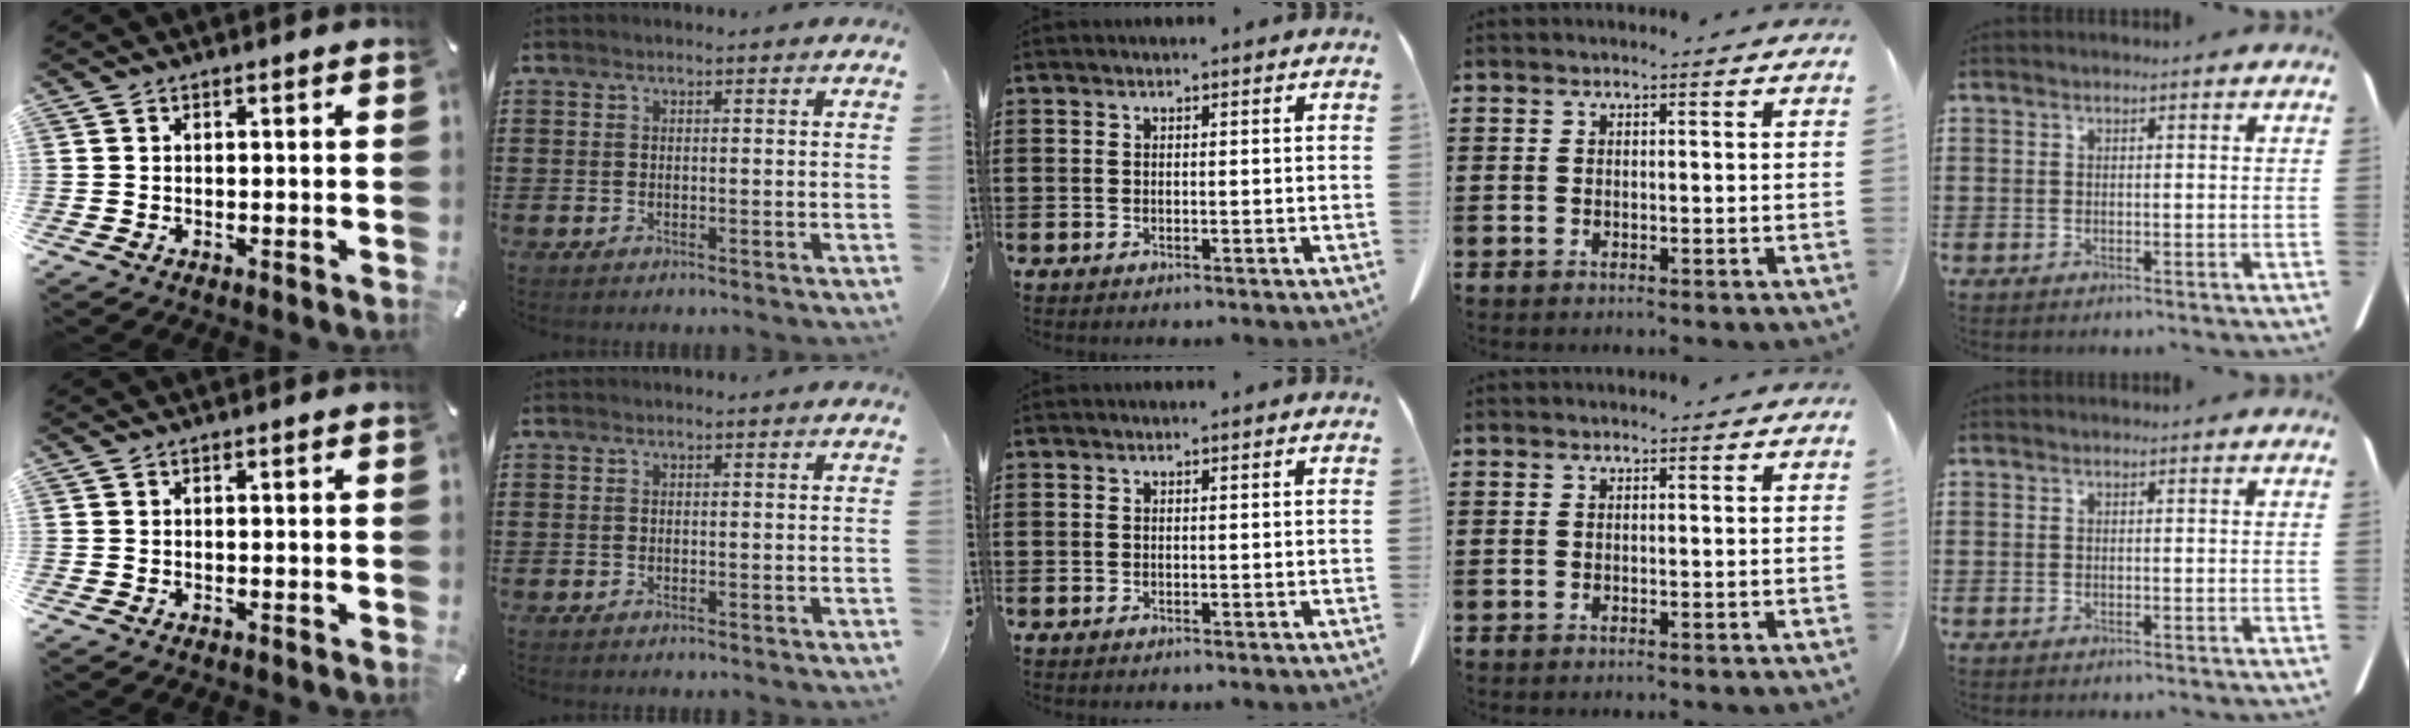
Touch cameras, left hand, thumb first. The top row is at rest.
{}